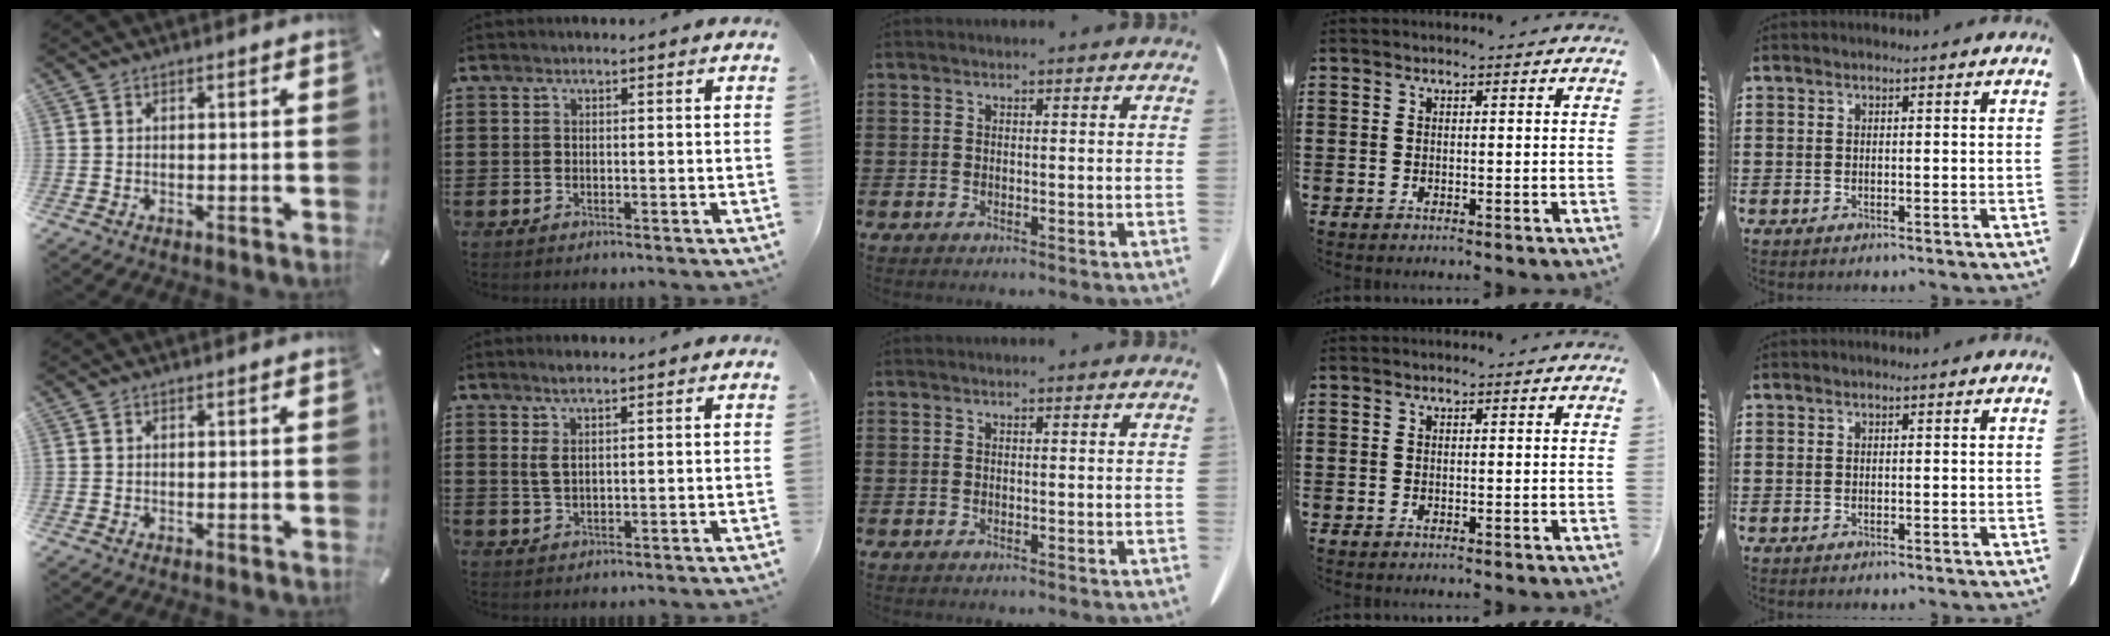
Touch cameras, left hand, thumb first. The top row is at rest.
{"index": {"total": 3.2, "force": [1.7, 1.0, 2.5], "torque": [-0.053, 0.005, 0.030]}}